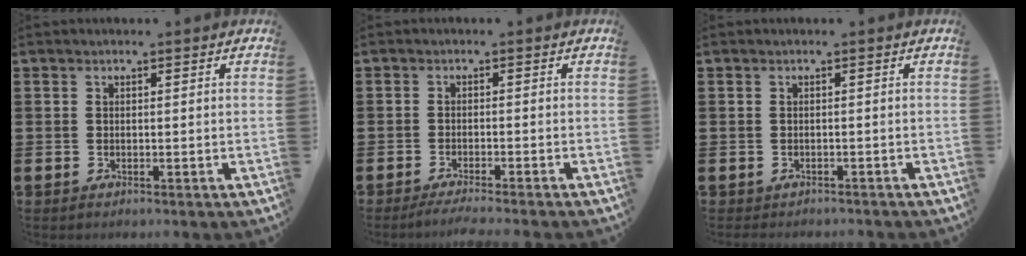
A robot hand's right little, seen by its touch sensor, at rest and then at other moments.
{"total": 2.1, "force": [-1.9, -0.2, 1.0], "torque": [-0.014, 0.001, -0.035]}
{"total": 0.6, "force": [-0.6, 0.0, 0.0], "torque": [-0.002, -0.001, -0.012]}